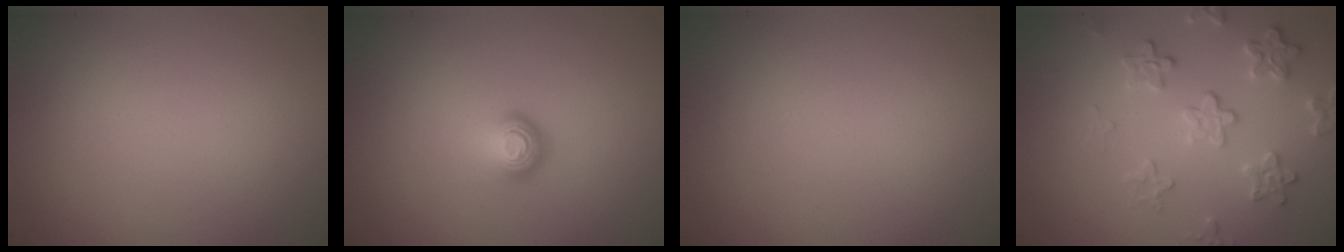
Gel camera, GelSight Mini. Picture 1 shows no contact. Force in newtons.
{"total": 1.7, "press": 1.1, "slide": 1.3}
{"total": 0.0}
{"total": 3.1, "press": 3.0, "slide": 0.5}